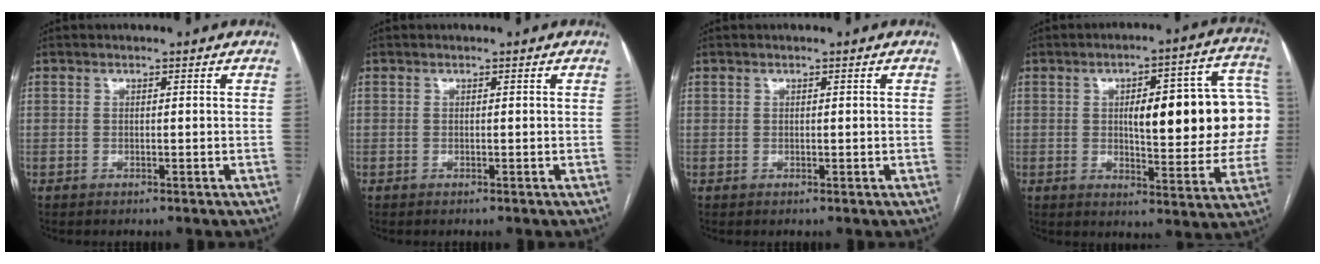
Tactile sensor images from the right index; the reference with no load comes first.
{"total": 0.0}
{"total": 0.6, "force": [0.2, 0.4, 0.4], "torque": [-0.008, 0.003, 0.008]}
{"total": 20.2, "force": [1.8, 5.4, 19.4], "torque": [-0.216, 0.040, 0.031]}